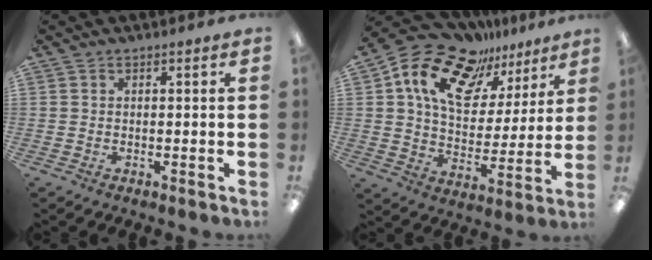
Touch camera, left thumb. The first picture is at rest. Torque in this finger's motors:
{"motor_torque": [1.45, 1.49, 1.39, -1.39, 0.17]}